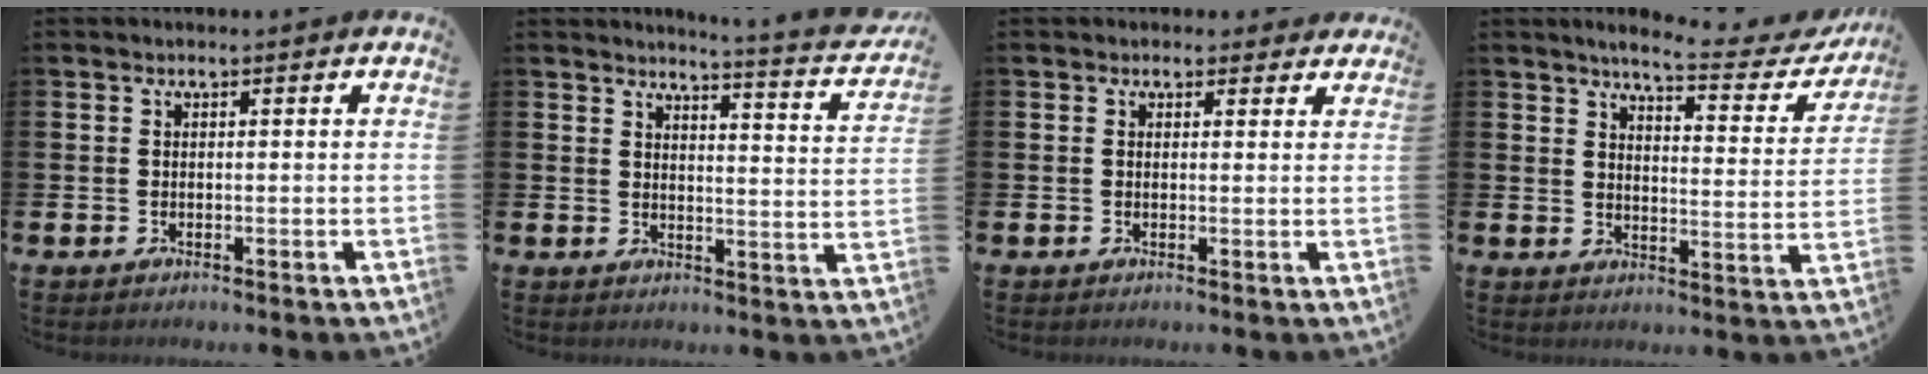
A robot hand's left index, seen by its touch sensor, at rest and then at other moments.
{"total": 3.9, "force": [3.7, -0.6, 1.0], "torque": [-0.015, -0.044, 0.054]}
{"total": 1.3, "force": [1.0, 0.9, 0.1], "torque": [0.003, 0.005, 0.015]}
{"total": 5.6, "force": [4.9, 0.7, 2.5], "torque": [-0.056, -0.033, 0.077]}